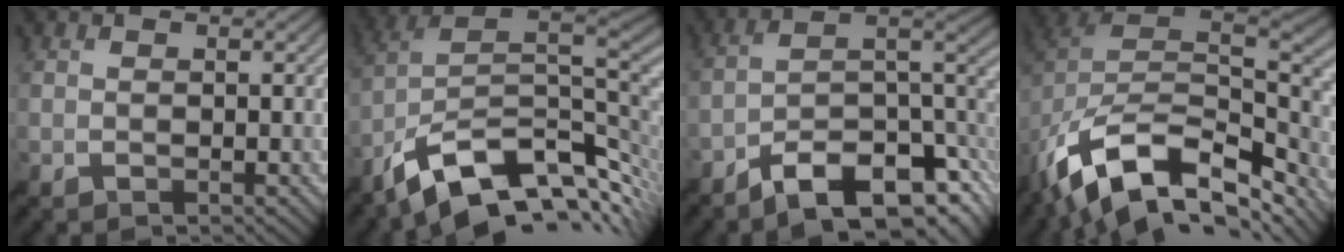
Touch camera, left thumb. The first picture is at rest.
{"total": 14.0, "force": [-5.6, 7.1, 10.7], "torque": [-0.224, -0.004, -0.095]}
{"total": 12.4, "force": [-7.8, 4.3, 8.7], "torque": [-0.142, 0.004, -0.140]}
{"total": 15.5, "force": [-7.5, 9.3, 9.8], "torque": [-0.222, -0.030, -0.120]}